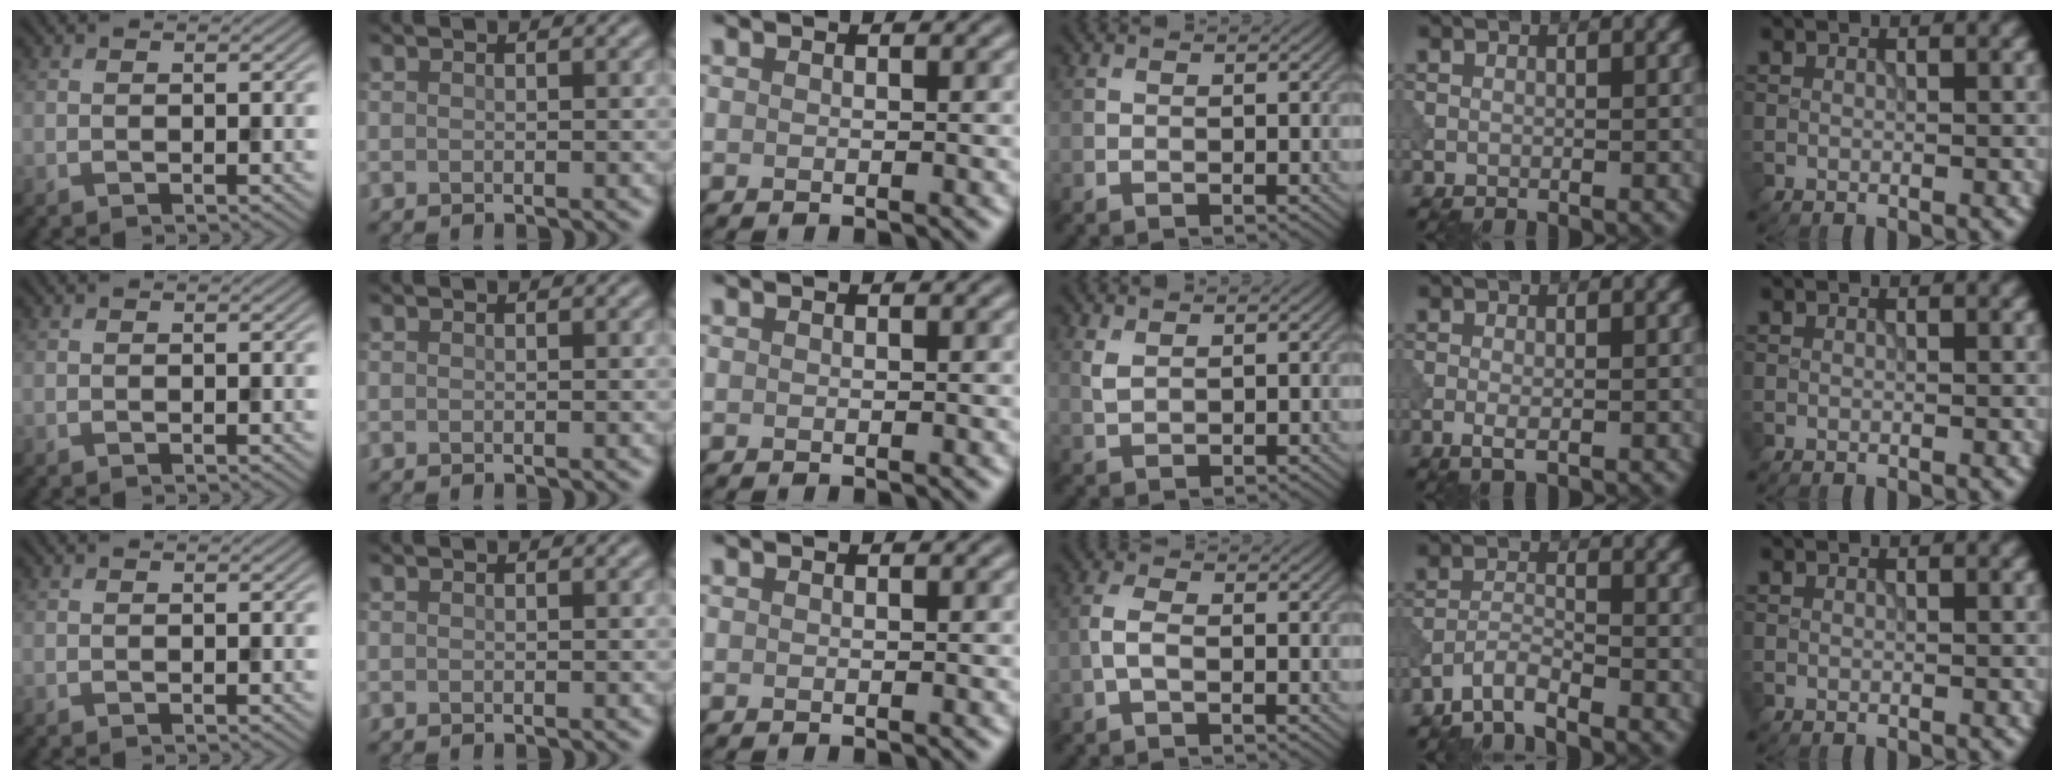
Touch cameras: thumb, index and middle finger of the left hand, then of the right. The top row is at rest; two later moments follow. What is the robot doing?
{"motion": "dispense", "object": "pipette"}